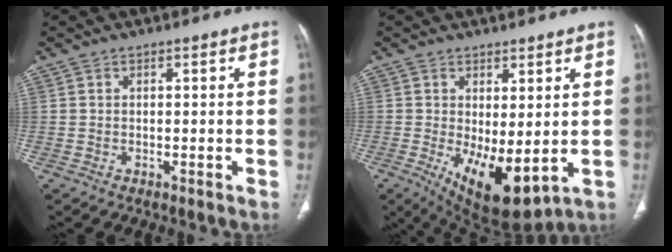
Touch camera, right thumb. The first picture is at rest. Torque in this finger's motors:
{"motor_torque": [-0.21, 0.83, 0.12, -0.02, 0.14]}